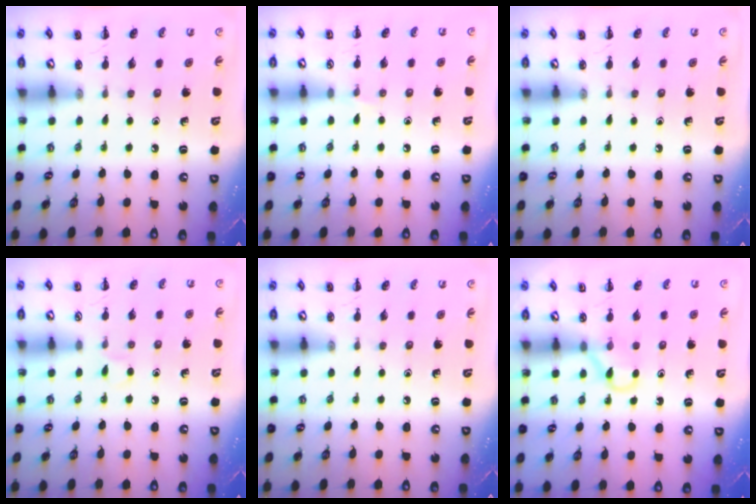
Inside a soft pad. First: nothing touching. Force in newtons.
{"total": 3.4, "press": 3.2, "slide": 1.3}
{"total": 0.0}
{"total": 3.3, "press": 3.1, "slide": 1.1}
{"total": 0.0}
{"total": 3.9, "press": 3.7, "slide": 1.2}